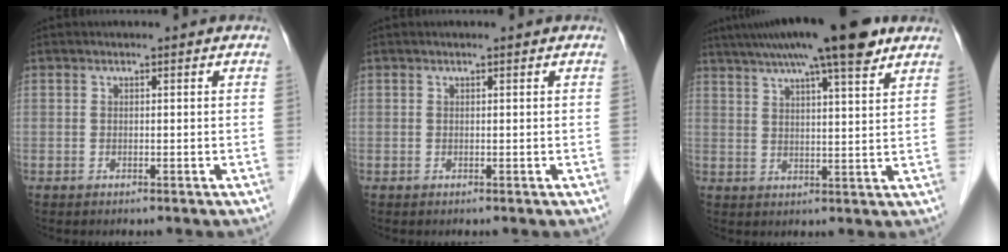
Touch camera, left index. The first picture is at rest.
{"total": 0.0}
{"total": 15.7, "force": [11.5, 1.4, 10.6], "torque": [-0.176, 0.034, 0.164]}